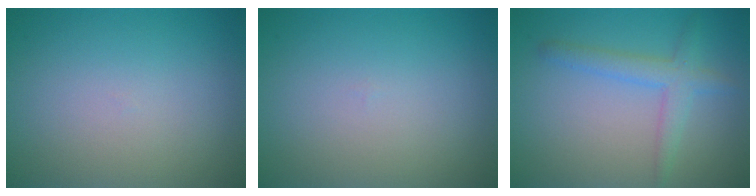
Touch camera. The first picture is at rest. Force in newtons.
{"total": 0.0}
{"total": 2.9, "press": 2.9, "slide": 0.1}